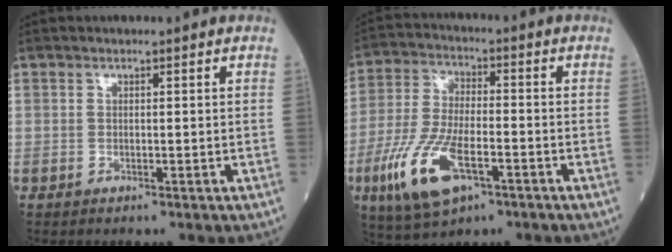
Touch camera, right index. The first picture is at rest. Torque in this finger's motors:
{"motor_torque": [0.49, -0.34, 0.36, 0.19]}